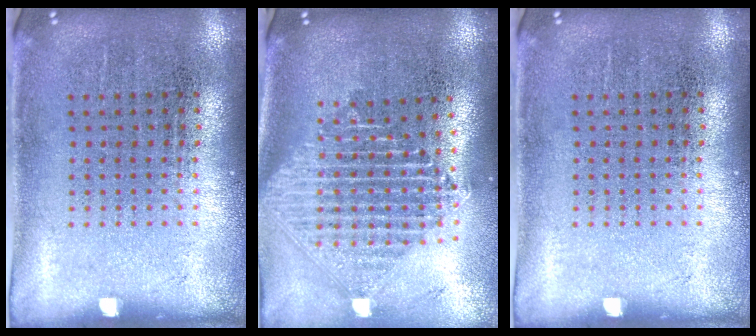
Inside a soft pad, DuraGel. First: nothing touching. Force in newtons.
{"total": 2.4, "press": 1.9, "slide": 1.5}
{"total": 0.0}